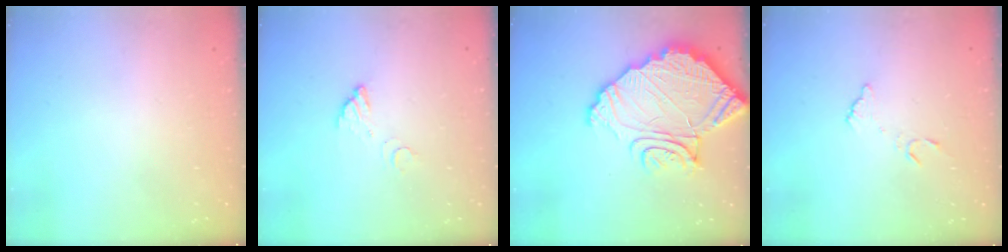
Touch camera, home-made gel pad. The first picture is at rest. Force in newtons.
{"total": 3.5, "press": 3.5, "slide": 0.2}
{"total": 17.8, "press": 17.8, "slide": 1.3}
{"total": 4.2, "press": 4.2, "slide": 0.2}